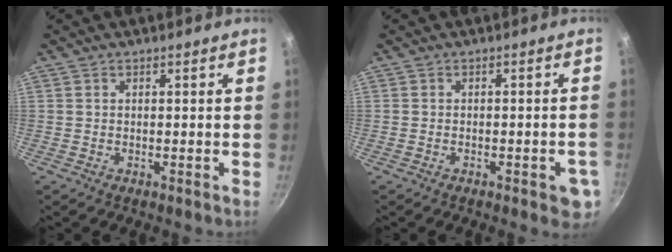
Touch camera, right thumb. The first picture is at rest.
{"total": 4.9, "force": [-1.9, 1.8, 4.1], "torque": [-0.039, 0.004, -0.021]}